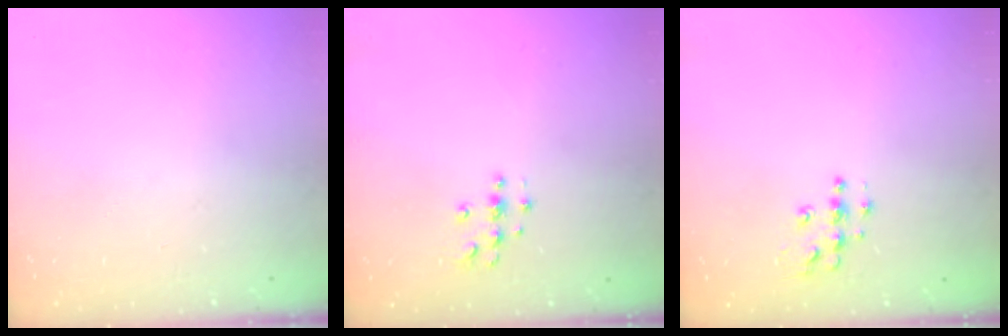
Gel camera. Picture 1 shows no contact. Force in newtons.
{"total": 3.9, "press": 3.8, "slide": 0.4}
{"total": 6.2, "press": 6.2, "slide": 0.2}